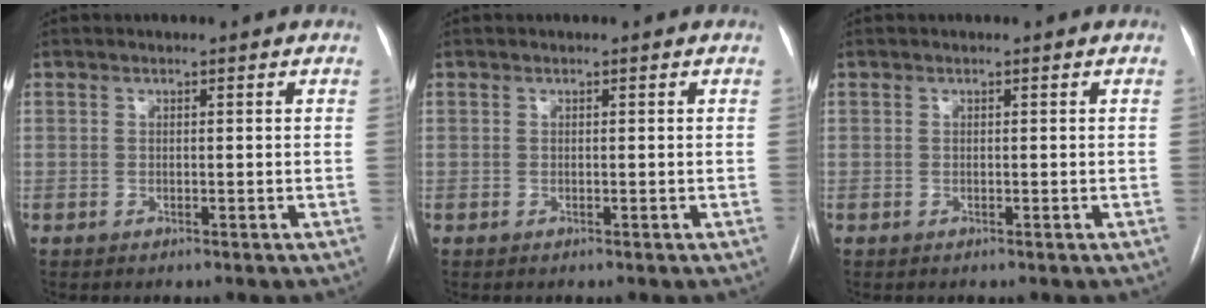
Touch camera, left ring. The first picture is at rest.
{"total": 0.0}
{"total": 0.0}